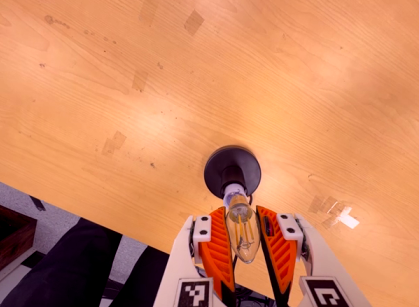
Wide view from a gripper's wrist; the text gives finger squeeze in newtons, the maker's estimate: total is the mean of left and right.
{"total": 13.8, "left": 14.1, "right": 13.5}